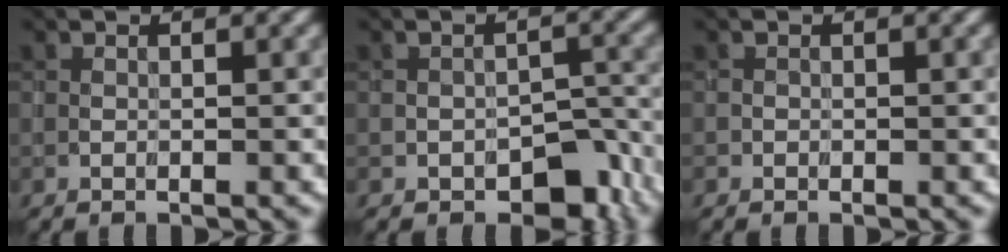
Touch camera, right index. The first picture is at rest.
{"total": 4.7, "force": [-2.9, 2.8, 2.3], "torque": [-0.018, 0.005, -0.033]}
{"total": 0.0}